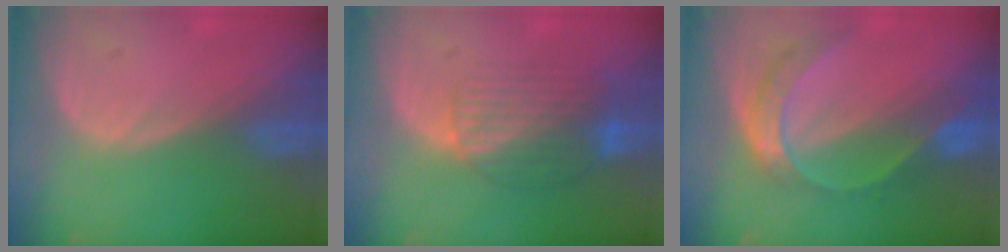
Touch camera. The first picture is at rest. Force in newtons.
{"total": 8.5, "press": 7.2, "slide": 4.5}
{"total": 7.9, "press": 6.5, "slide": 4.4}